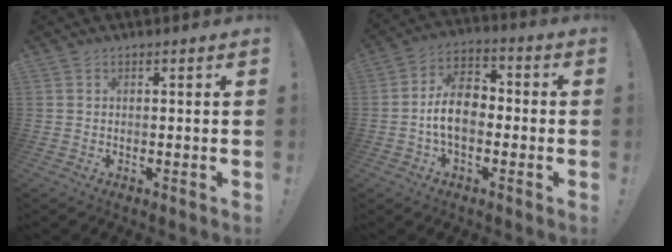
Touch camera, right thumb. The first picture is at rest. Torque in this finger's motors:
{"motor_torque": [-0.01, 0.42, 0.83, -0.64, 0.30]}